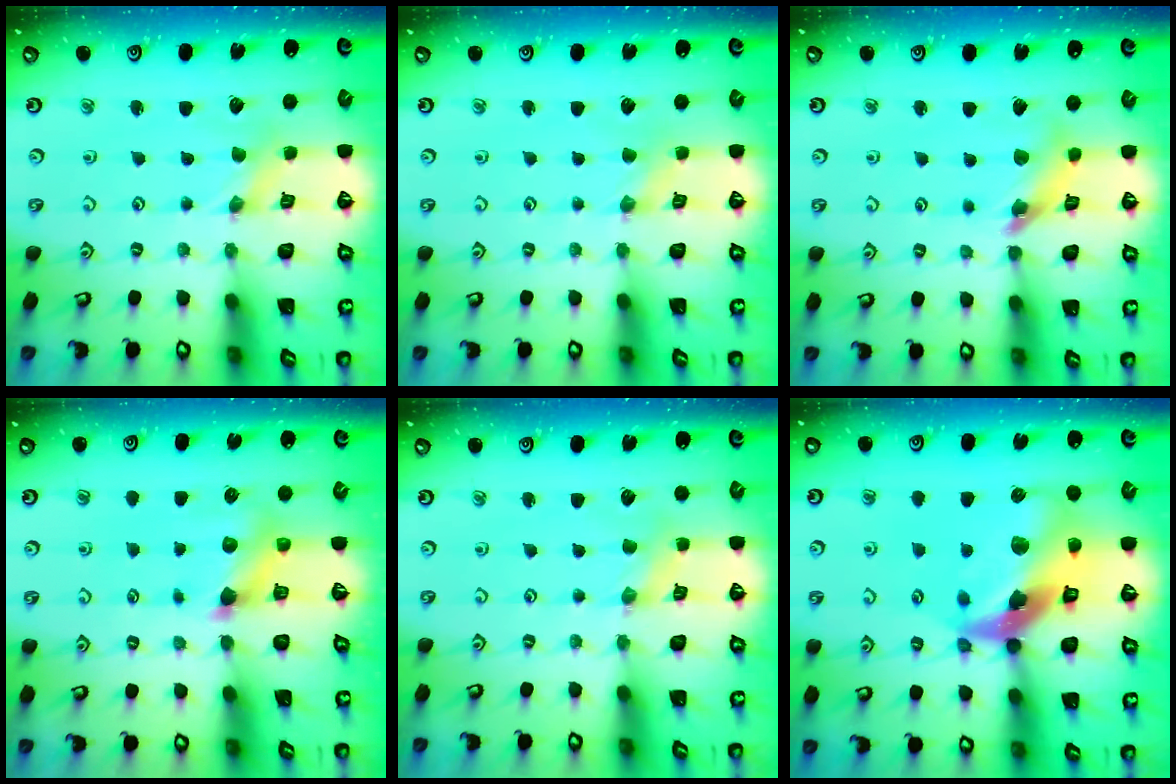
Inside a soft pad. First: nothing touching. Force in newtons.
{"total": 0.9, "press": 0.9, "slide": 0.2}
{"total": 10.2, "press": 10.1, "slide": 1.2}
{"total": 7.1, "press": 7.0, "slide": 0.7}
{"total": 2.8, "press": 2.7, "slide": 0.4}
{"total": 18.4, "press": 18.3, "slide": 2.4}